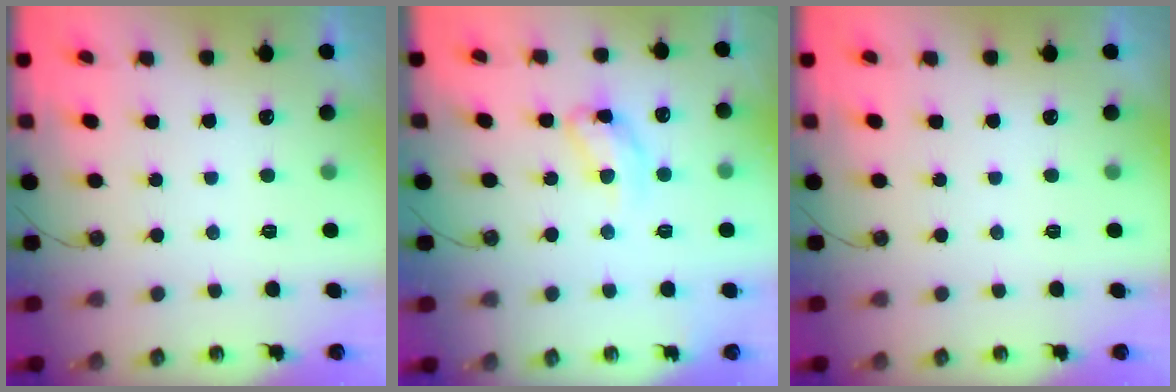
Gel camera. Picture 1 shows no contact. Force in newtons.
{"total": 11.4, "press": 11.3, "slide": 0.8}
{"total": 0.0}